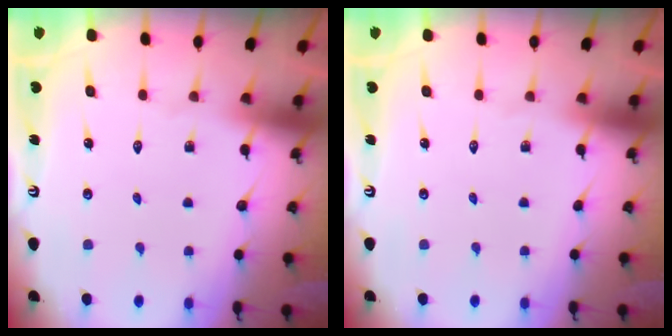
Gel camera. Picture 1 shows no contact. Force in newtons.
{"total": 0.0}